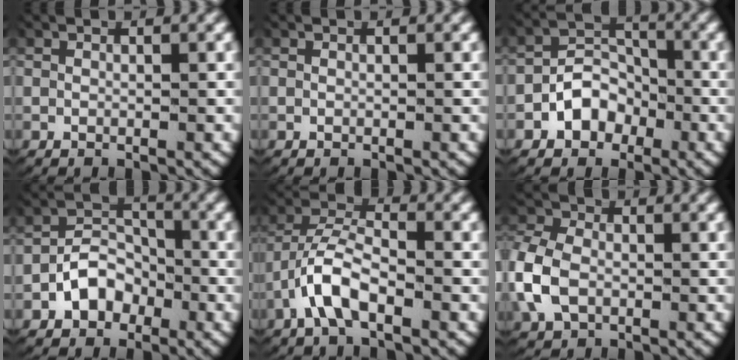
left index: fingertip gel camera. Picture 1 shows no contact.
{"total": 0.0}
{"total": 4.7, "force": [-1.7, 3.9, 2.0], "torque": [-0.047, -0.006, -0.031]}
{"total": 4.4, "force": [-1.9, 3.5, 2.0], "torque": [-0.043, -0.004, -0.034]}
{"total": 3.9, "force": [-1.1, 2.3, 3.0], "torque": [-0.071, -0.006, -0.023]}
{"total": 4.7, "force": [-0.5, 3.9, 2.6], "torque": [-0.084, -0.012, -0.003]}